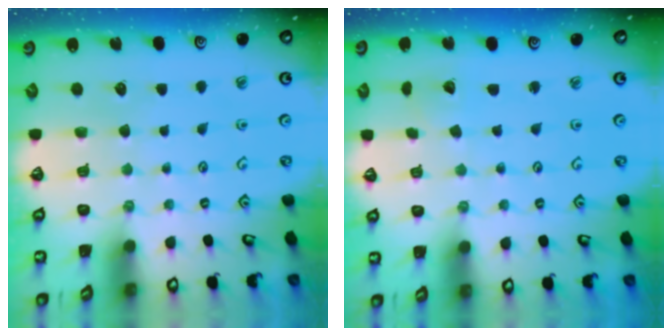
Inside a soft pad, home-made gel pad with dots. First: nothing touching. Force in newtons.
{"total": 1.9, "press": 1.9, "slide": 0.0}